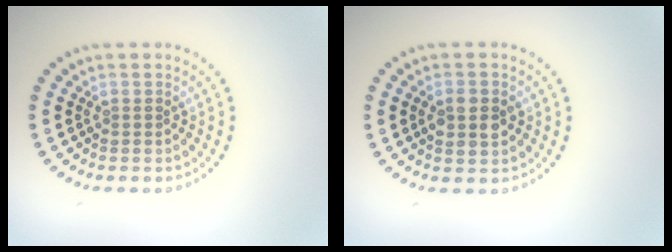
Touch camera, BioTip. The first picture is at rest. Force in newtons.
{"total": 2.7, "press": 2.7, "slide": 0.1}